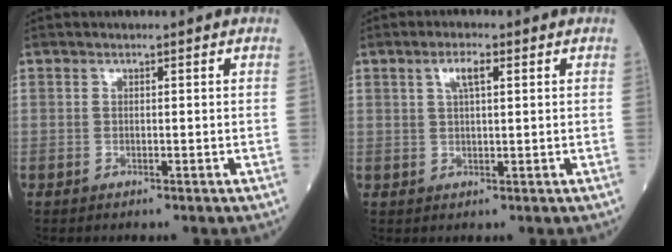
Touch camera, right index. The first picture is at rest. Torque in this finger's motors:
{"motor_torque": [0.02, 0.02, 0.02, 0.04]}